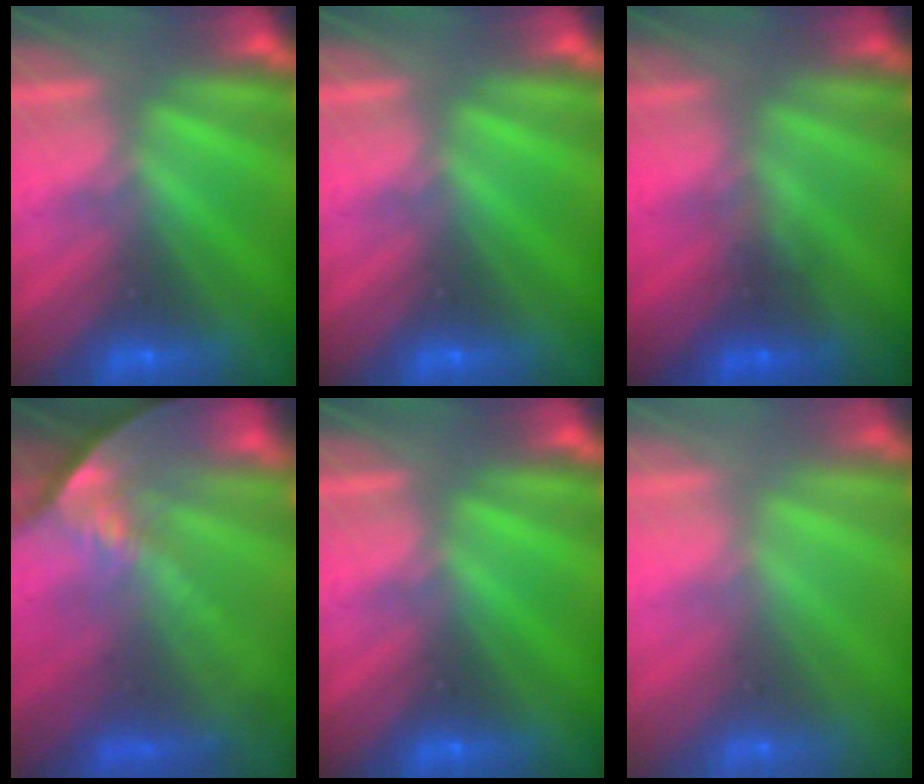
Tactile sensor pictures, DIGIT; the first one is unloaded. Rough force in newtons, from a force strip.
{"total": 0.0}
{"total": 1.2}
{"total": 7.3}
{"total": 0.0}
{"total": 2.7}